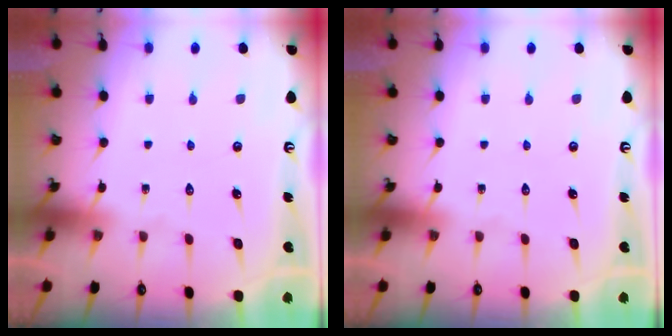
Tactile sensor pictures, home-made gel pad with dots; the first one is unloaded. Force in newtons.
{"total": 0.0}